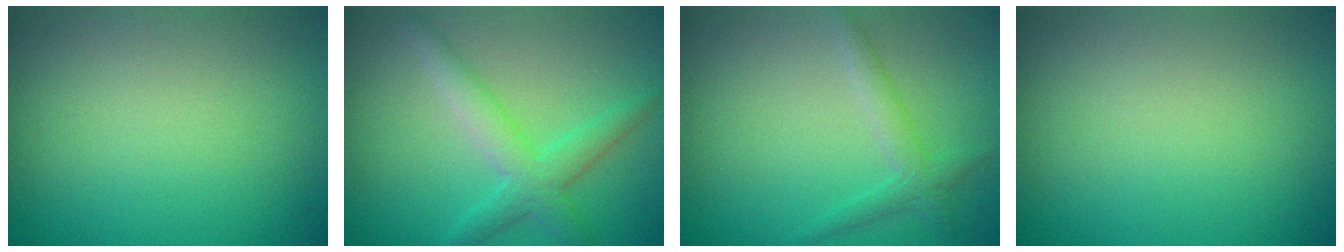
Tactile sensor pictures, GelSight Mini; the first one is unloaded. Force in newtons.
{"total": 3.4, "press": 3.4, "slide": 0.1}
{"total": 1.9, "press": 1.9, "slide": 0.2}
{"total": 0.0}